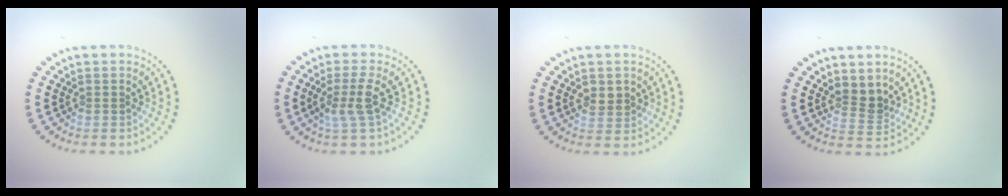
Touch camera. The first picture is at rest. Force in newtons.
{"total": 2.6, "press": 2.1, "slide": 1.5}
{"total": 1.6, "press": 1.6, "slide": 0.3}
{"total": 2.3, "press": 1.8, "slide": 1.4}